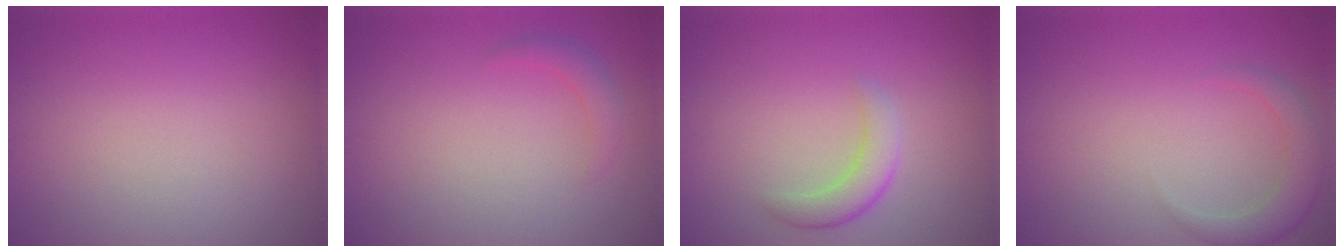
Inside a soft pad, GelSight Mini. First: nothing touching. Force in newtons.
{"total": 1.4, "press": 1.4, "slide": 0.0}
{"total": 2.5, "press": 2.5, "slide": 0.1}
{"total": 2.7, "press": 2.7, "slide": 0.2}